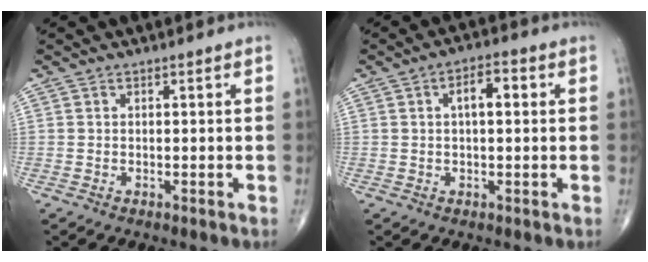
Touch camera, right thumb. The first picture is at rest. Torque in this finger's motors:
{"motor_torque": [0.89, 2.01, 0.76, 0.30, 0.01]}